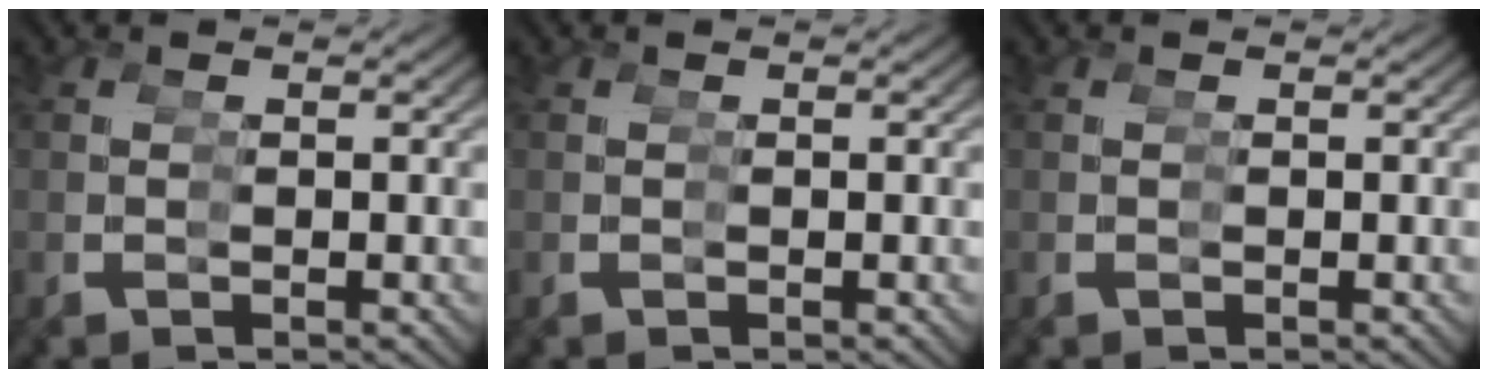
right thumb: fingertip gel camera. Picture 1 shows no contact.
{"total": 0.0}
{"total": 0.0}